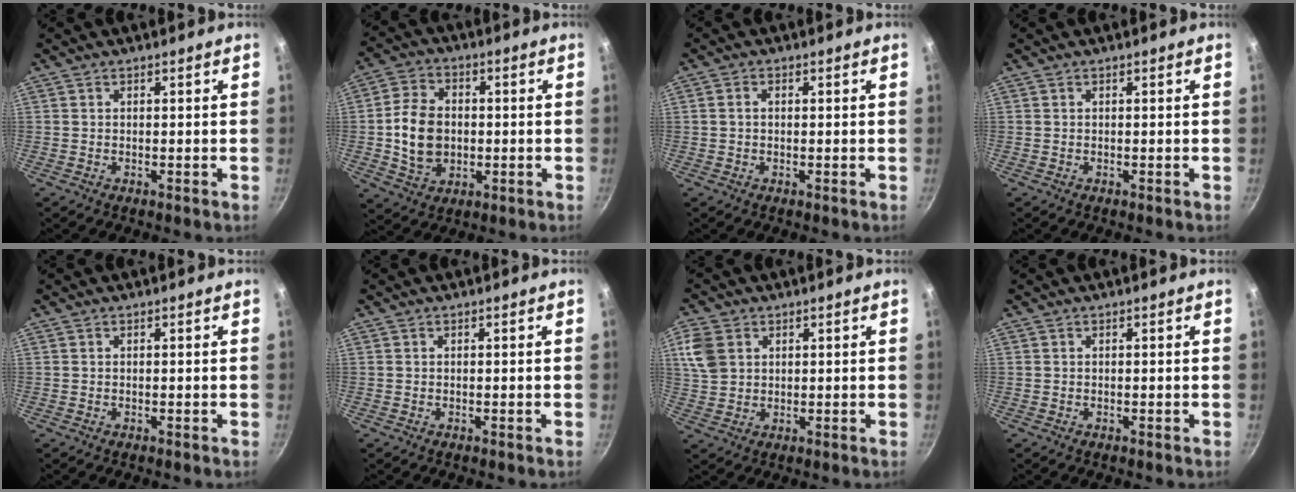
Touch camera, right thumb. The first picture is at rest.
{"total": 11.2, "force": [-0.5, 8.4, 7.3], "torque": [-0.113, 0.011, -0.009]}
{"total": 1.5, "force": [0.1, 1.1, 1.0], "torque": [-0.018, 0.007, 0.001]}
{"total": 0.0}
{"total": 0.0}
{"total": 0.0}
{"total": 6.9, "force": [2.4, 5.3, 3.7], "torque": [-0.063, -0.003, 0.049]}
{"total": 0.0}